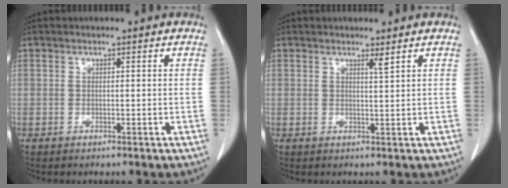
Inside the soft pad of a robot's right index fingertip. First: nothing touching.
{"total": 1.1, "force": [0.9, -0.3, 0.7], "torque": [-0.020, -0.011, 0.016]}